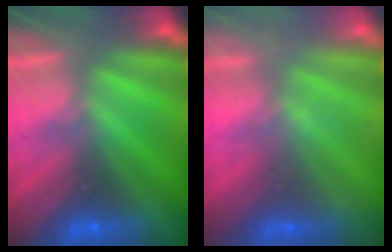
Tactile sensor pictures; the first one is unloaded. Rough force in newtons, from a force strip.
{"total": 2.2}